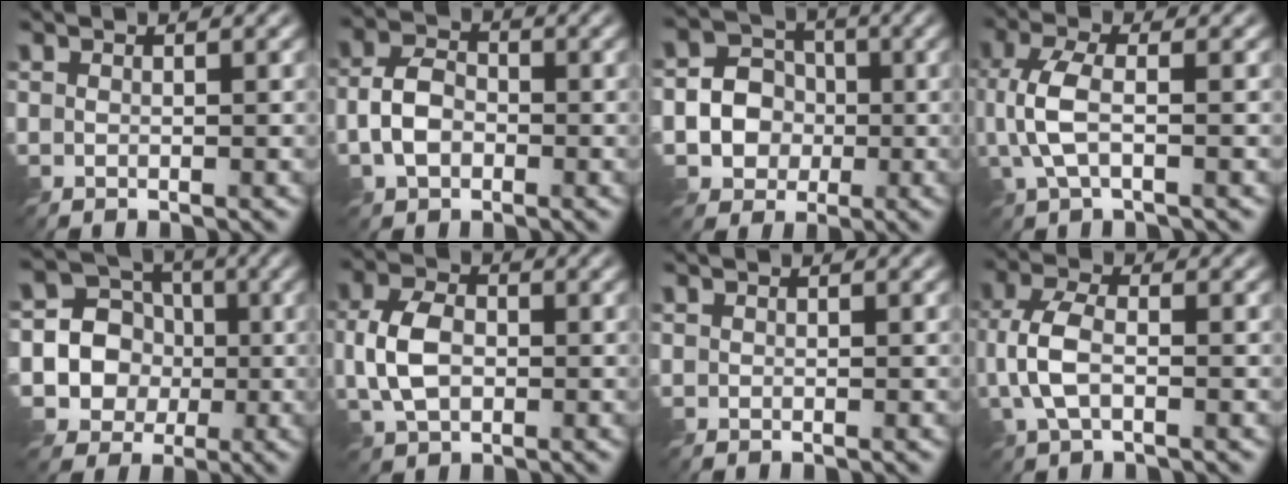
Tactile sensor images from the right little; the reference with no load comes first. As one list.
[{"total": 4.1, "force": [-1.3, 2.8, 2.6], "torque": [-0.051, 0.003, -0.033]}, {"total": 5.1, "force": [-1.1, 4.6, 2.0], "torque": [-0.016, 0.005, -0.037]}, {"total": 4.4, "force": [-0.6, 1.9, 4.0], "torque": [-0.099, 0.001, -0.016]}, {"total": 9.6, "force": [-1.6, 9.0, 2.9], "torque": [-0.069, 0.011, -0.051]}, {"total": 5.0, "force": [-0.6, 3.4, 3.6], "torque": [-0.080, 0.001, -0.016]}, {"total": 0.0}, {"total": 4.6, "force": [-1.1, 2.3, 3.8], "torque": [-0.093, 0.003, -0.026]}]